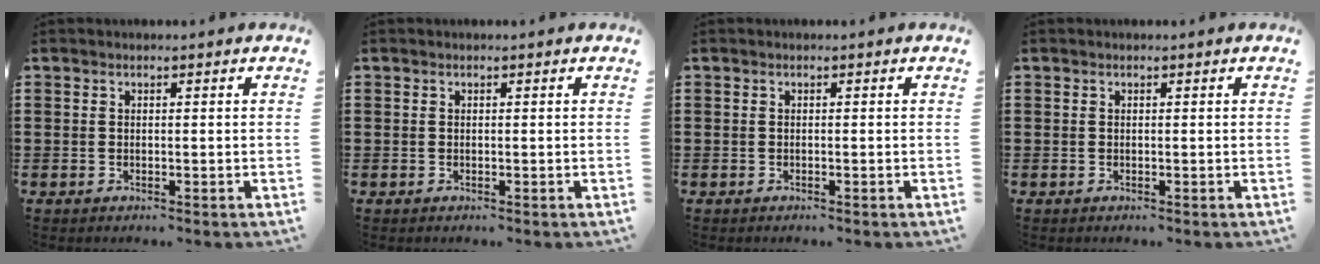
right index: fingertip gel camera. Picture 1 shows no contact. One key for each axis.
{"total": 0.0}
{"total": 0.0}
{"total": 0.0}